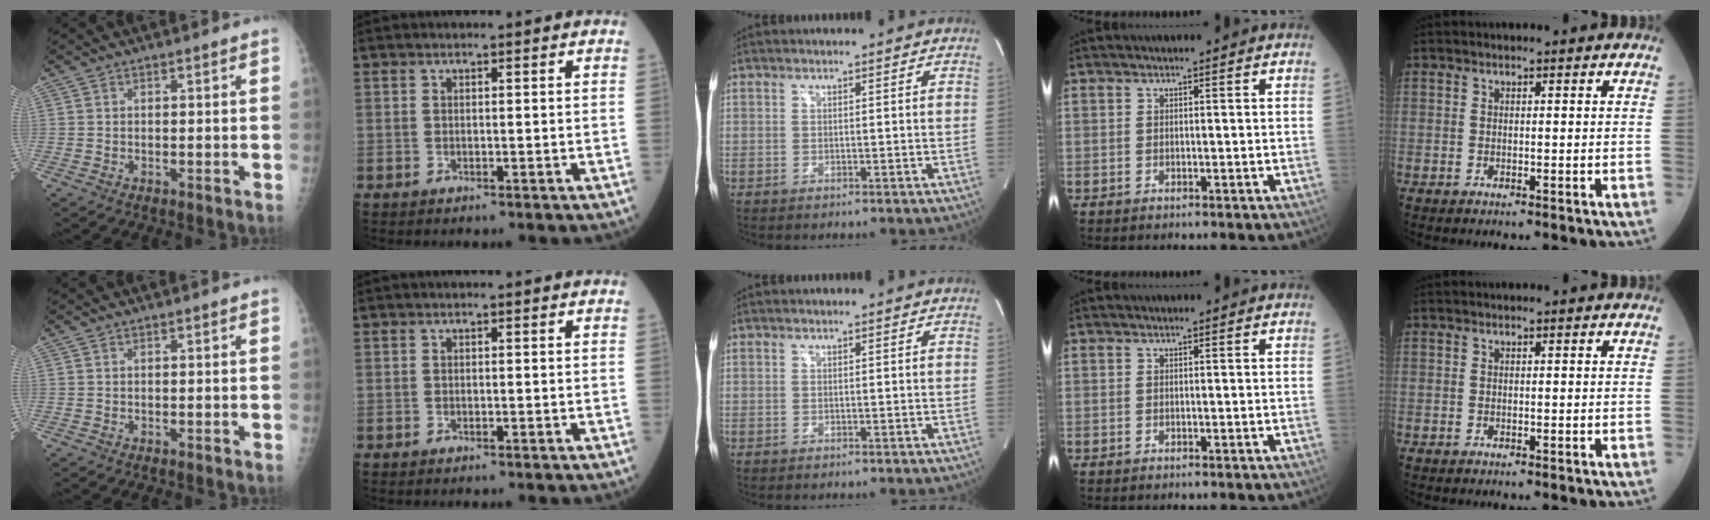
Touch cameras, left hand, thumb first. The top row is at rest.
{}